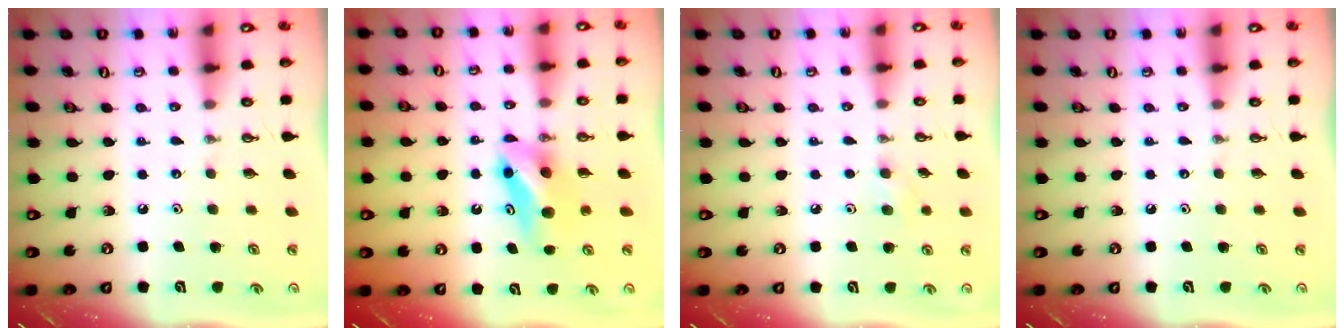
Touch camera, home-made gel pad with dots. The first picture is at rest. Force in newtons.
{"total": 8.1, "press": 7.6, "slide": 2.9}
{"total": 6.2, "press": 5.8, "slide": 2.3}
{"total": 0.0}